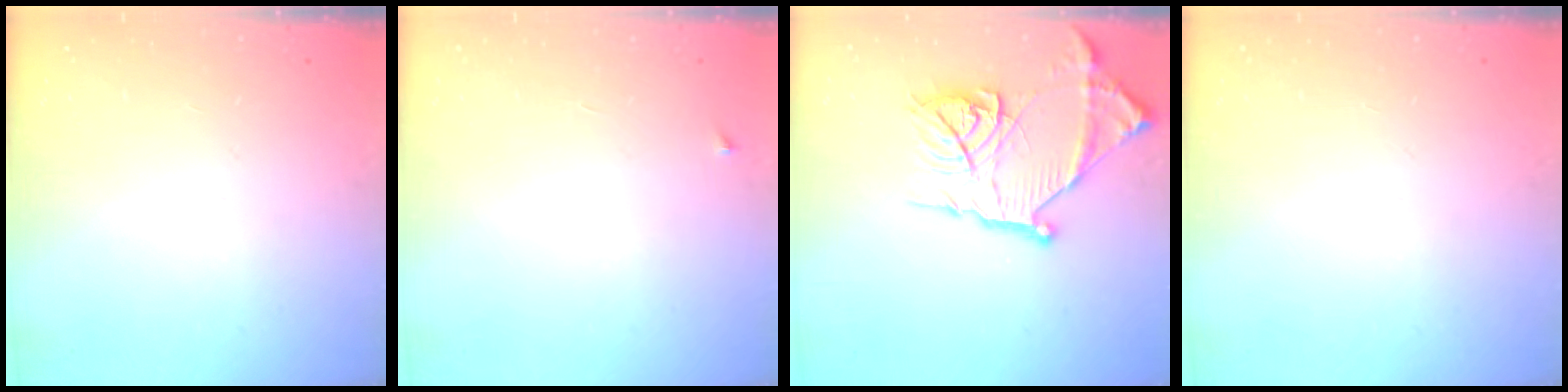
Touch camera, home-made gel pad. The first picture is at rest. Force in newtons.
{"total": 2.5, "press": 2.4, "slide": 0.4}
{"total": 18.7, "press": 18.6, "slide": 1.4}
{"total": 0.0}